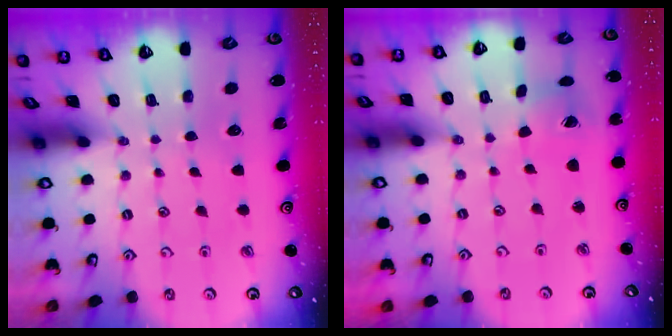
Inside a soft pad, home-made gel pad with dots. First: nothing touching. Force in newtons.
{"total": 4.1, "press": 4.1, "slide": 0.5}